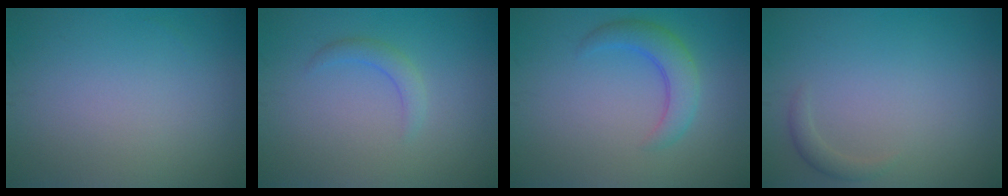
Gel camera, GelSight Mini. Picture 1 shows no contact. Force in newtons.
{"total": 1.5, "press": 1.5, "slide": 0.1}
{"total": 3.3, "press": 3.3, "slide": 0.2}
{"total": 1.1, "press": 1.1, "slide": 0.0}